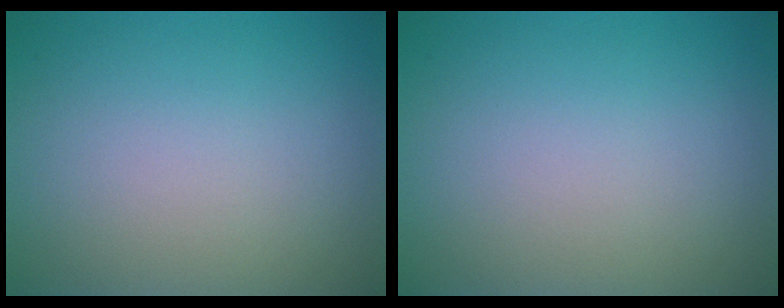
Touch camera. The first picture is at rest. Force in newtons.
{"total": 0.0}